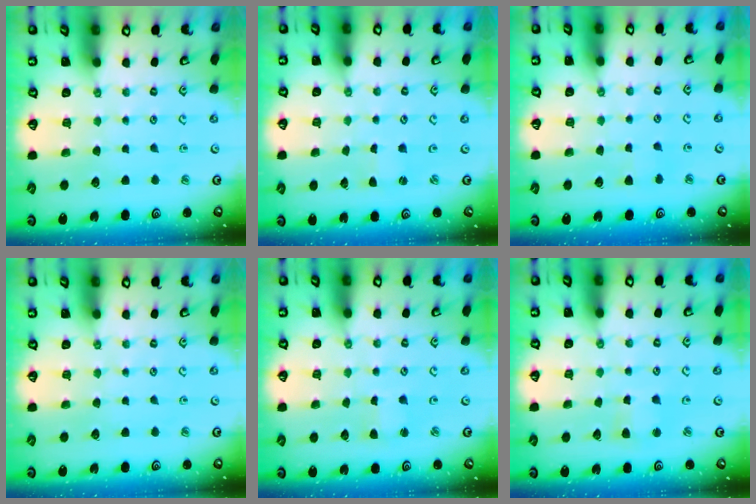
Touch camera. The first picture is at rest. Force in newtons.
{"total": 0.0}
{"total": 3.0, "press": 3.0, "slide": 0.3}
{"total": 0.0}
{"total": 2.0, "press": 2.0, "slide": 0.3}
{"total": 3.1, "press": 3.1, "slide": 0.5}